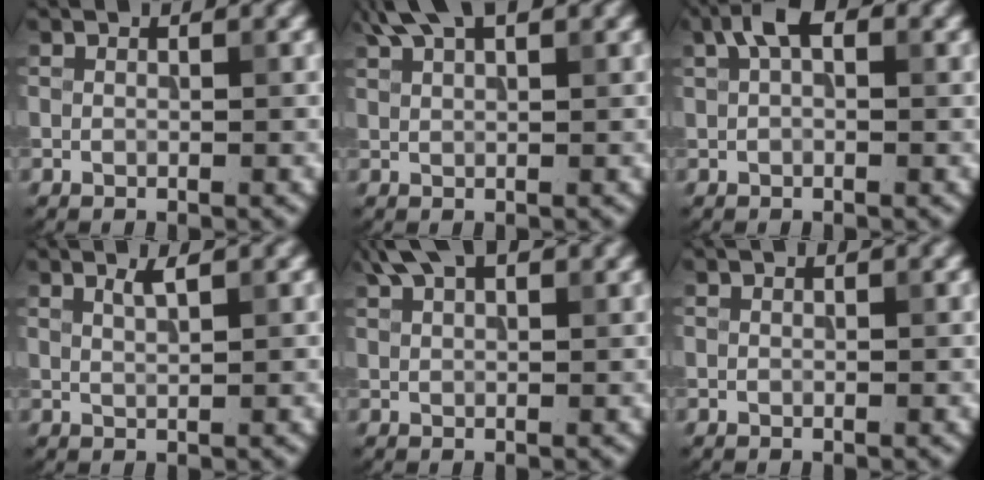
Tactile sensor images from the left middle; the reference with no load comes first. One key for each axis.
{"total": 4.0, "fx": 2.8, "fy": 1.2, "fz": 2.6, "tx": -0.044, "ty": 0.011, "tz": 0.052}
{"total": 3.3, "fx": 1.3, "fy": 1.7, "fz": 2.5, "tx": -0.043, "ty": 0.011, "tz": 0.017}
{"total": 1.4, "fx": 0.8, "fy": 0.3, "fz": 1.0, "tx": -0.012, "ty": 0.002, "tz": 0.012}
{"total": 4.0, "fx": 2.6, "fy": 1.6, "fz": 2.5, "tx": -0.043, "ty": 0.012, "tz": 0.048}
{"total": 0.0}